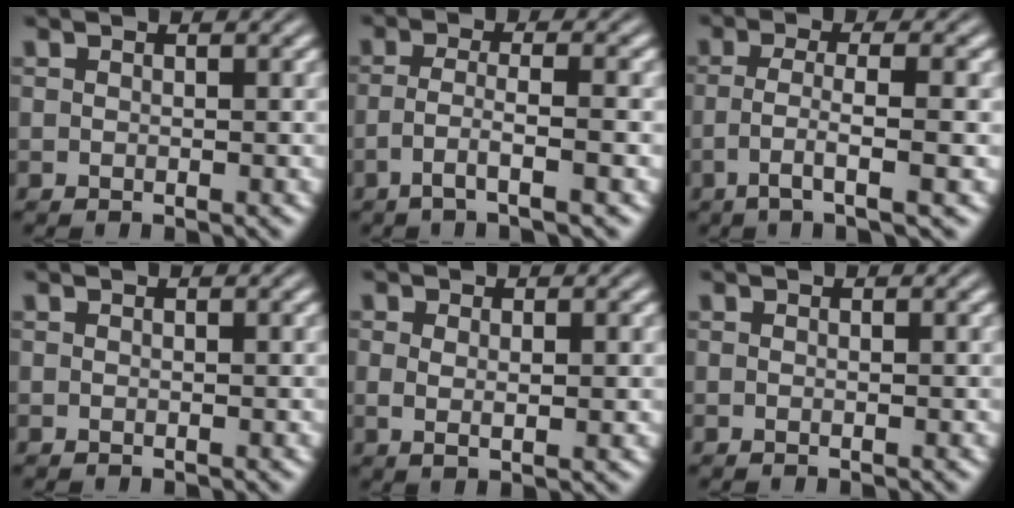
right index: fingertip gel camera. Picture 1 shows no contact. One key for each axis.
{"total": 3.2, "fx": -1.9, "fy": -0.7, "fz": 2.5, "tx": -0.050, "ty": -0.016, "tz": -0.023}
{"total": 3.7, "fx": -1.5, "fy": -0.5, "fz": 3.4, "tx": -0.067, "ty": -0.019, "tz": -0.016}
{"total": 0.0}
{"total": 1.5, "fx": 0.4, "fy": 0.0, "fz": 1.4, "tx": -0.027, "ty": -0.013, "tz": 0.016}
{"total": 0.0}